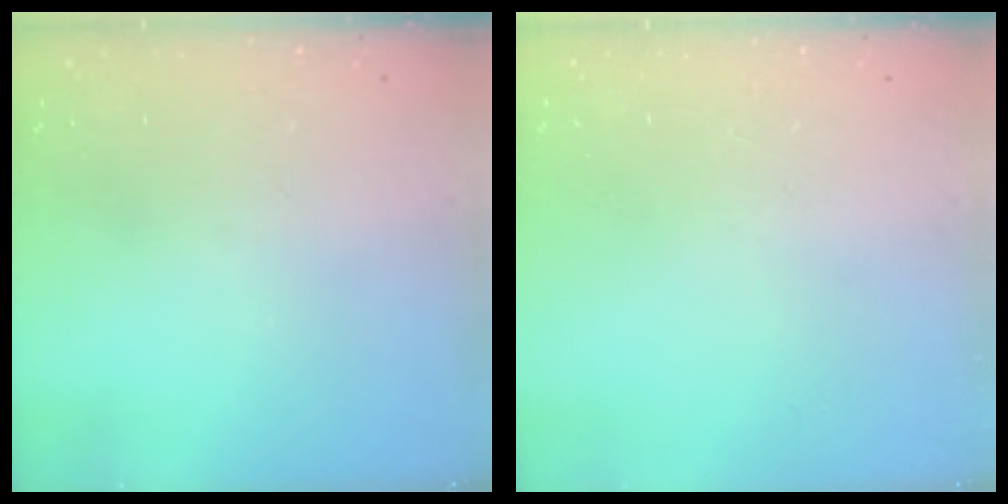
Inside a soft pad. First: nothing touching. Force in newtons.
{"total": 0.0}